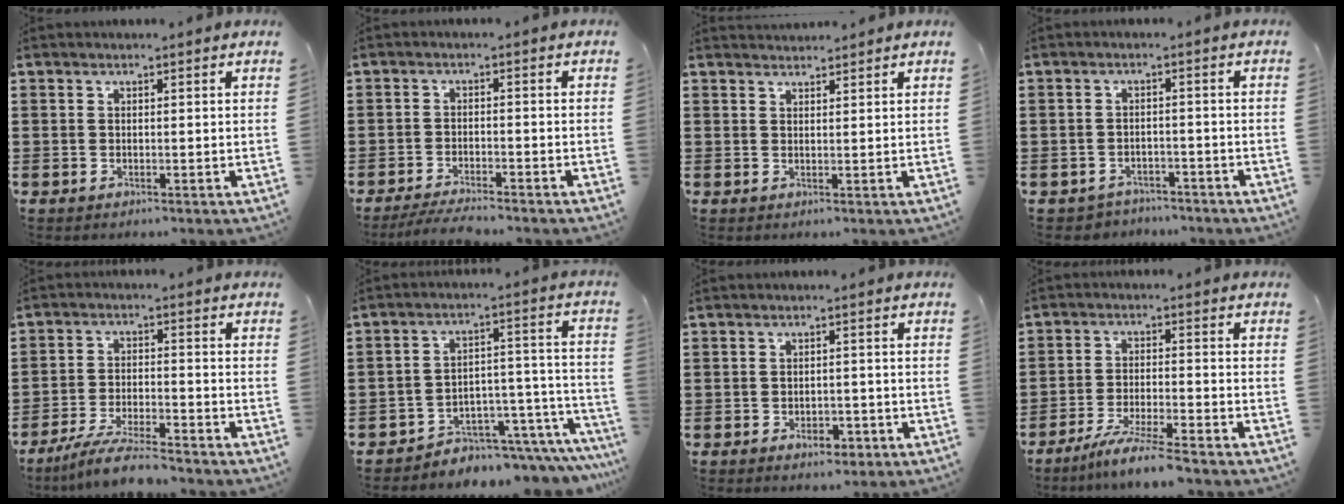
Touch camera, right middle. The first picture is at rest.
{"total": 3.4, "force": [-3.1, 0.0, 1.3], "torque": [-0.028, -0.005, -0.063]}
{"total": 1.6, "force": [1.6, 0.1, -0.2], "torque": [-0.001, 0.001, 0.032]}
{"total": 2.3, "force": [-2.2, 0.6, -0.3], "torque": [-0.004, 0.002, -0.050]}
{"total": 6.4, "force": [-5.6, 0.5, 3.0], "torque": [-0.065, -0.007, -0.108]}
{"total": 4.4, "force": [-4.1, 1.7, 0.4], "torque": [-0.012, 0.003, -0.081]}
{"total": 2.5, "force": [-1.6, 1.4, 1.3], "torque": [-0.017, -0.001, -0.033]}
{"total": 5.6, "force": [-4.9, -0.5, 2.7], "torque": [-0.054, -0.015, -0.092]}